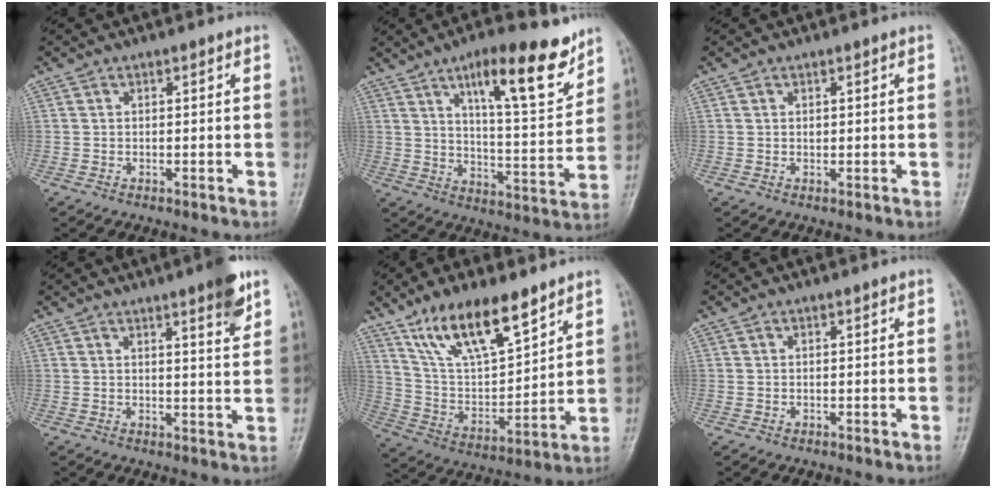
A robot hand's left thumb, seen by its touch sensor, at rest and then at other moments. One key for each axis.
{"total": 16.2, "fx": 9.9, "fy": 4.6, "fz": 12.0, "tx": -0.151, "ty": -0.057, "tz": 0.158}
{"total": 0.5, "fx": 0.2, "fy": 0.4, "fz": 0.3, "tx": -0.004, "ty": -0.001, "tz": 0.004}
{"total": 6.5, "fx": 4.1, "fy": 0.9, "fz": 5.0, "tx": -0.061, "ty": -0.023, "tz": 0.053}
{"total": 16.6, "fx": 11.2, "fy": 6.0, "fz": 10.7, "tx": -0.160, "ty": -0.052, "tz": 0.219}
{"total": 0.0}